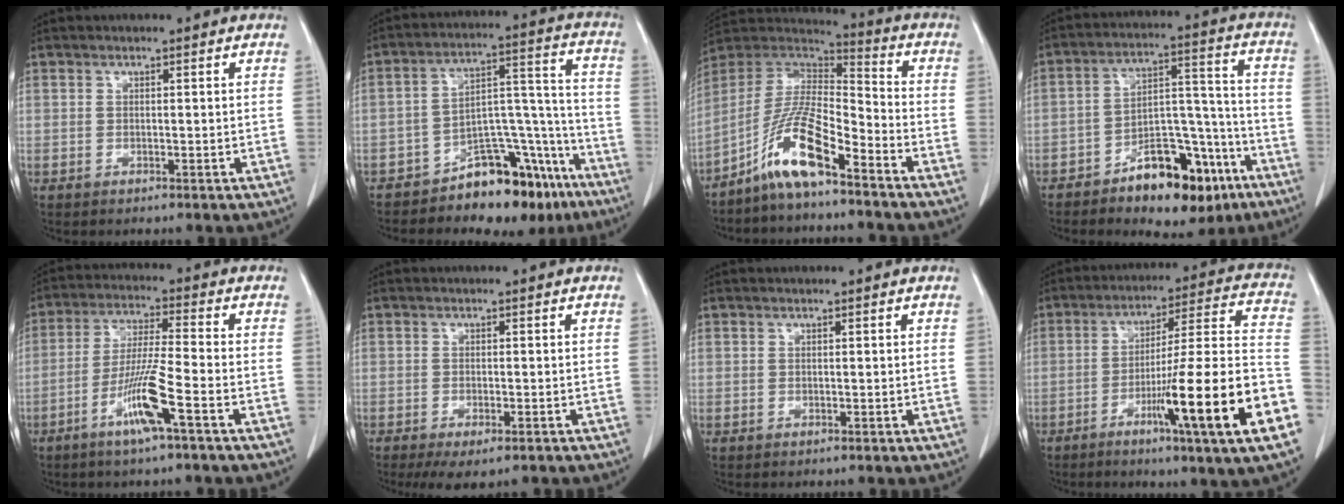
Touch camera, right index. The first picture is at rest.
{"total": 15.7, "force": [-11.8, 6.4, 8.3], "torque": [-0.082, 0.075, -0.177]}
{"total": 11.7, "force": [-7.6, 2.1, 8.6], "torque": [-0.174, 0.014, -0.146]}
{"total": 14.5, "force": [-8.9, 6.5, 9.5], "torque": [-0.124, 0.037, -0.133]}
{"total": 9.0, "force": [-4.3, -0.5, 7.9], "torque": [-0.156, -0.011, -0.086]}
{"total": 4.9, "force": [-3.4, 1.7, 3.1], "torque": [-0.039, -0.009, -0.049]}
{"total": 0.0}
{"total": 20.4, "force": [-8.0, -0.8, 18.8], "torque": [-0.252, -0.009, -0.127]}